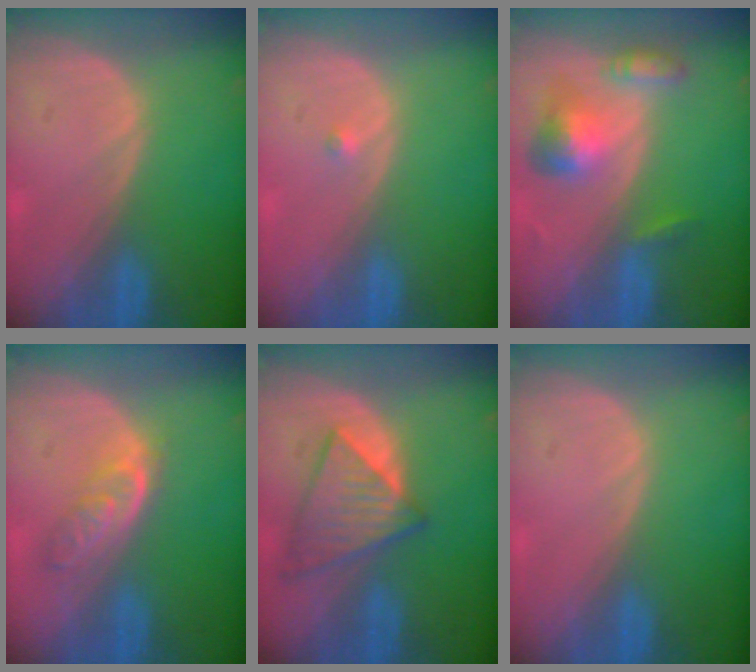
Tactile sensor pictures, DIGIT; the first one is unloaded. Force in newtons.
{"total": 0.7, "press": 0.5, "slide": 0.4}
{"total": 6.5, "press": 6.0, "slide": 2.5}
{"total": 4.7, "press": 4.4, "slide": 1.9}
{"total": 7.2, "press": 7.0, "slide": 1.7}
{"total": 0.0}